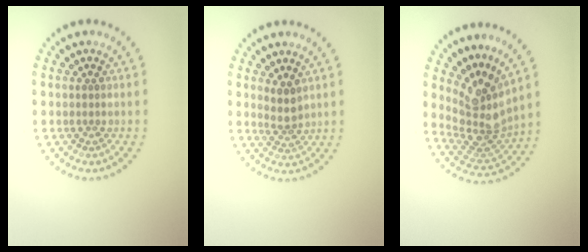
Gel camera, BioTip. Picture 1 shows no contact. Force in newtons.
{"total": 1.8, "press": 1.5, "slide": 1.0}
{"total": 4.6, "press": 3.2, "slide": 3.3}